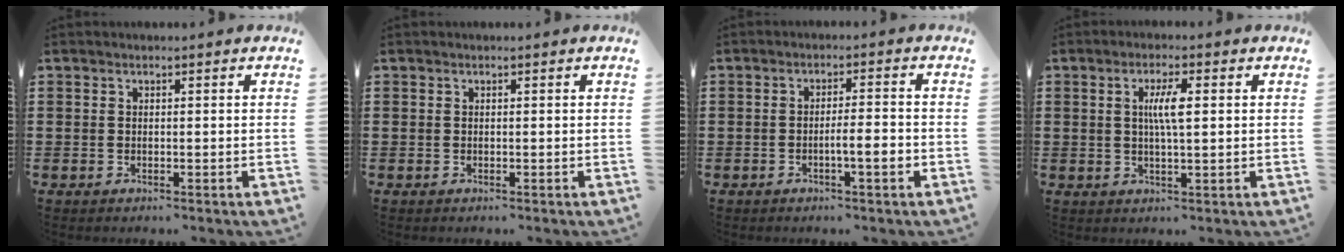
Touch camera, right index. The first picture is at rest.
{"total": 0.0}
{"total": 3.7, "force": [-1.3, 0.4, 3.4], "torque": [-0.060, 0.001, -0.024]}
{"total": 4.3, "force": [0.7, 0.8, 4.2], "torque": [-0.082, 0.005, 0.009]}